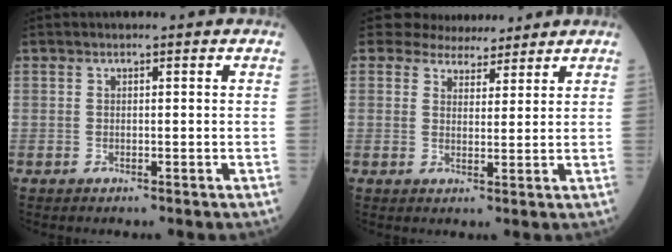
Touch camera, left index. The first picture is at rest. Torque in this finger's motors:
{"motor_torque": [0.40, -0.41, 0.05, -0.03]}